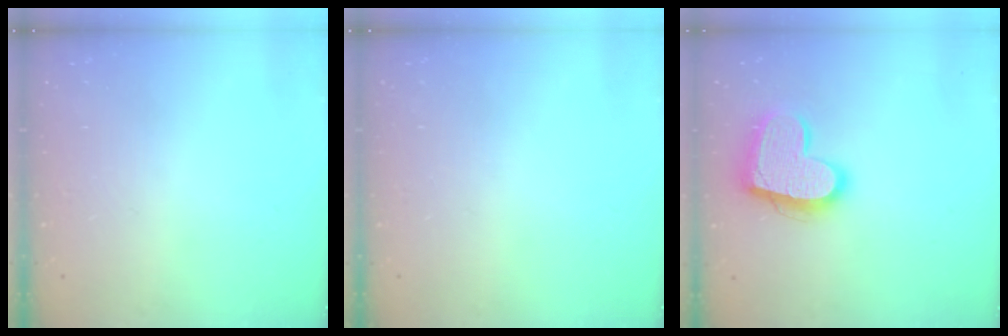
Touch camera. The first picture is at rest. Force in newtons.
{"total": 0.0}
{"total": 15.9, "press": 15.9, "slide": 0.9}